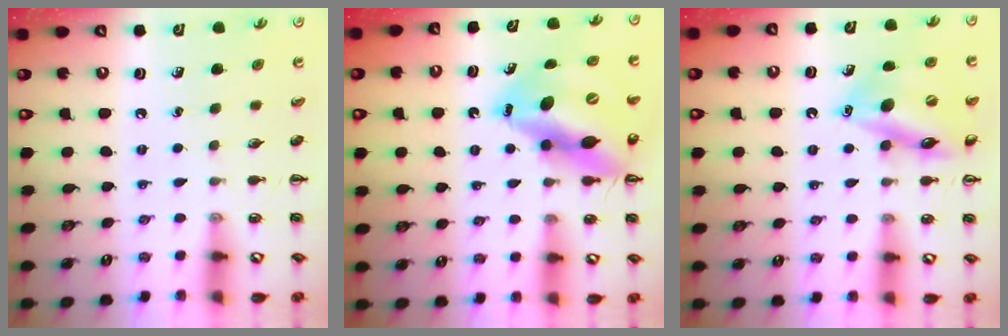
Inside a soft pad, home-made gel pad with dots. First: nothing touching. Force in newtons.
{"total": 15.9, "press": 15.1, "slide": 4.7}
{"total": 15.4, "press": 15.1, "slide": 3.2}